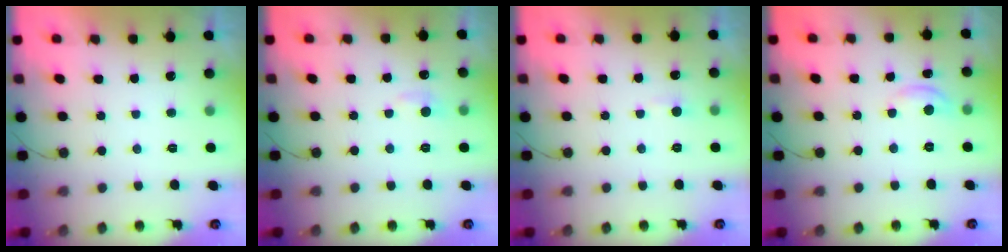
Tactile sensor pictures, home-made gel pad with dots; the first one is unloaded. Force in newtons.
{"total": 4.8, "press": 4.8, "slide": 0.6}
{"total": 3.2, "press": 3.2, "slide": 0.4}
{"total": 4.6, "press": 4.6, "slide": 0.2}